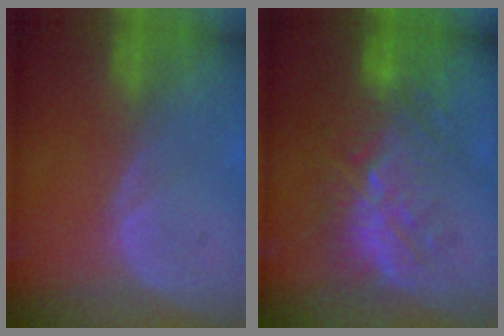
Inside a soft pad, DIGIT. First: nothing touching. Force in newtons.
{"total": 9.2, "press": 9.0, "slide": 1.8}